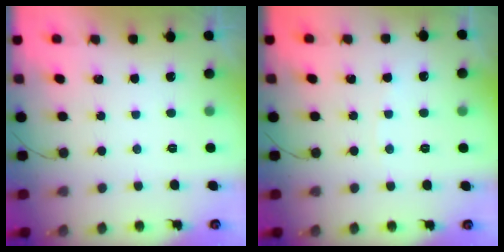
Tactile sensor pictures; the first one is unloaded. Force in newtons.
{"total": 2.6, "press": 2.6, "slide": 0.3}